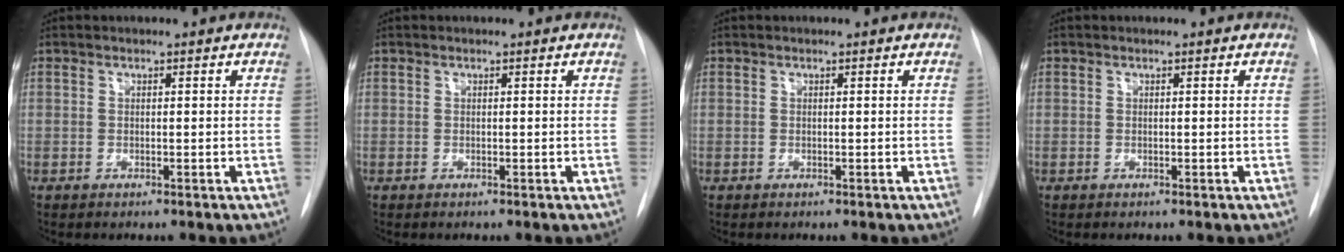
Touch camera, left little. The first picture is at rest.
{"total": 0.0}
{"total": 0.0}
{"total": 0.0}